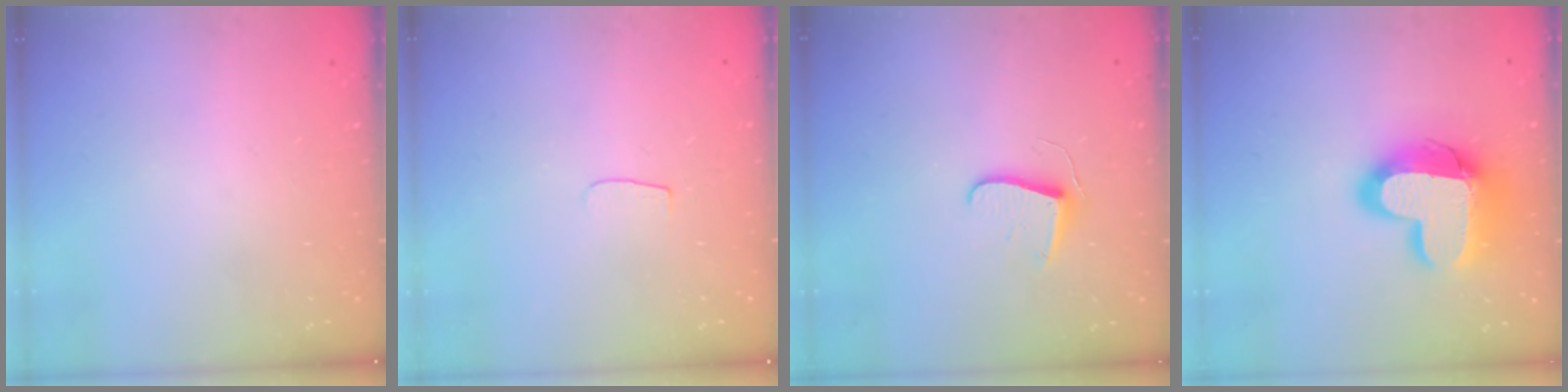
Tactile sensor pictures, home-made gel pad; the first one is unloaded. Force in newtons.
{"total": 3.3, "press": 3.3, "slide": 0.3}
{"total": 7.1, "press": 7.1, "slide": 0.5}
{"total": 18.9, "press": 18.9, "slide": 1.2}